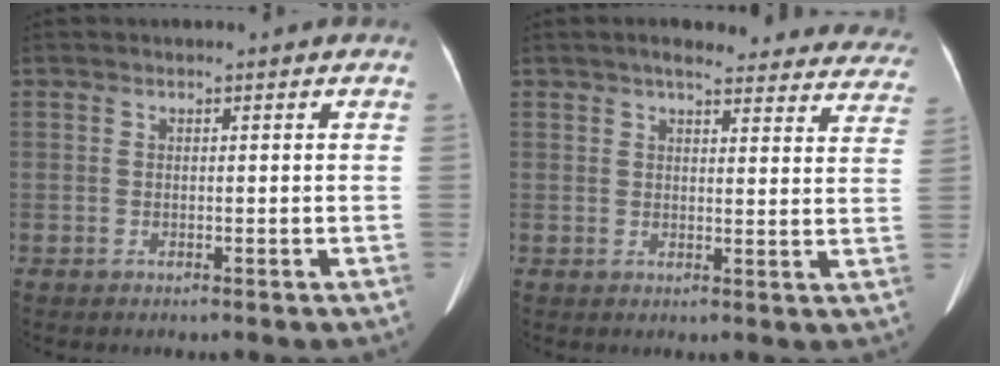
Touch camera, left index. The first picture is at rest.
{"total": 20.8, "force": [18.9, 4.7, 7.3], "torque": [-0.071, -0.014, 0.204]}